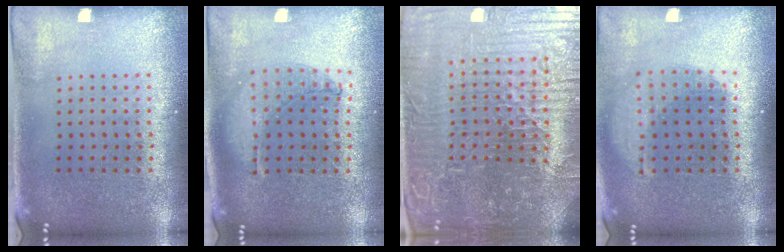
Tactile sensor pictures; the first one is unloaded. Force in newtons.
{"total": 0.9, "press": 0.9, "slide": 0.3}
{"total": 6.7, "press": 6.2, "slide": 2.5}
{"total": 1.6, "press": 1.2, "slide": 1.0}